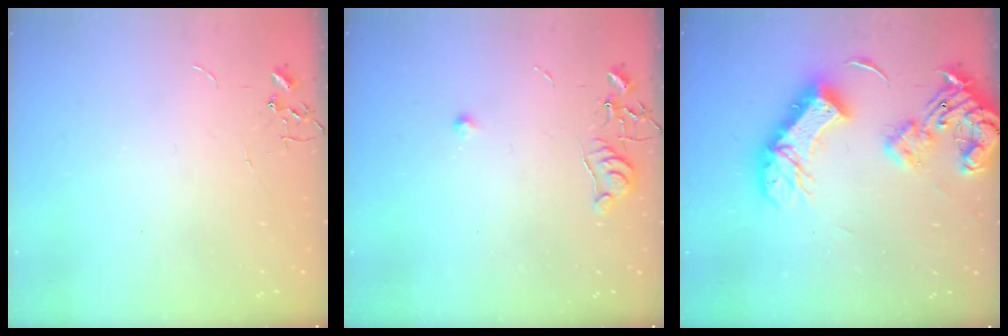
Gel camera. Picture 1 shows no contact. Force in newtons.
{"total": 7.1, "press": 7.1, "slide": 0.7}
{"total": 21.9, "press": 21.7, "slide": 2.7}